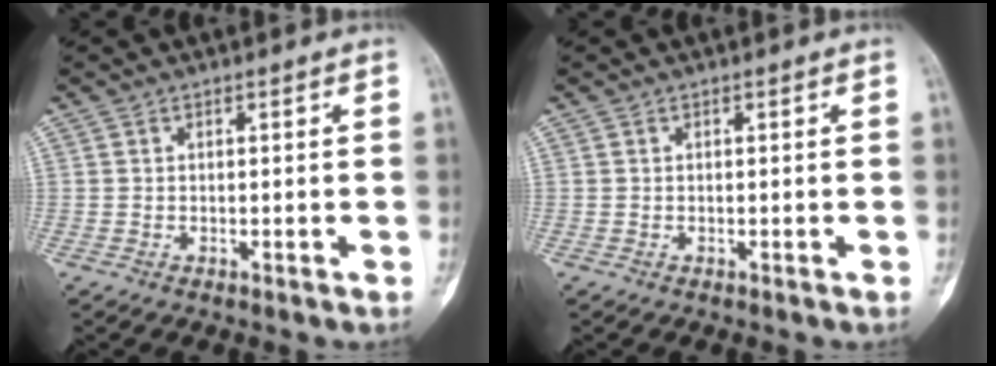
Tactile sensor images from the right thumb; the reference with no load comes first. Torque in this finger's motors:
{"motor_torque": [2.14, 1.82, 0.07, -0.01, 0.02]}